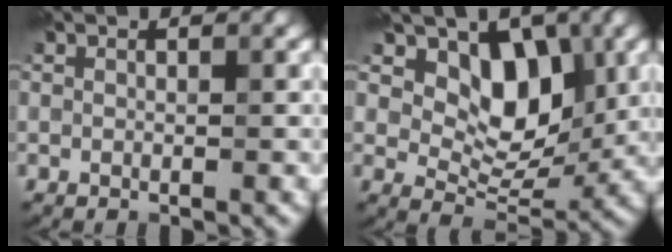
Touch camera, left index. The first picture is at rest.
{"total": 6.9, "force": [2.7, 4.6, 4.4], "torque": [-0.057, -0.009, 0.037]}